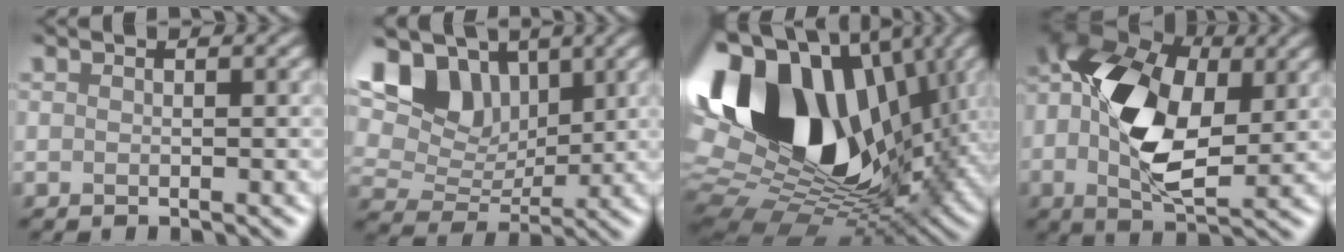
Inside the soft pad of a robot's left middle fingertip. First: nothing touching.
{"total": 7.1, "force": [4.5, 4.7, 2.8], "torque": [-0.055, 0.008, 0.069]}
{"total": 18.4, "force": [4.0, 12.8, 12.6], "torque": [-0.261, 0.008, 0.072]}
{"total": 10.1, "force": [0.8, 5.7, 8.3], "torque": [-0.178, 0.008, 0.011]}